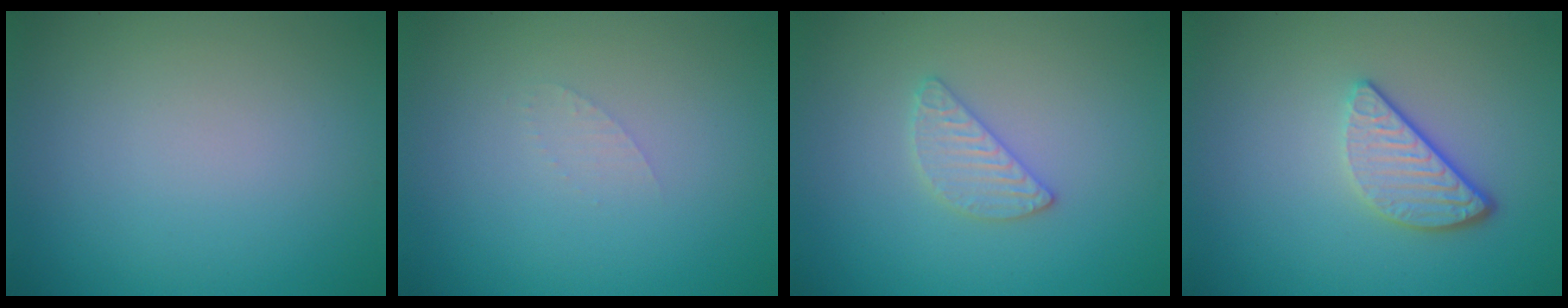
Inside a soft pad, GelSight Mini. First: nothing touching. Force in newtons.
{"total": 0.7, "press": 0.7, "slide": 0.1}
{"total": 2.0, "press": 2.0, "slide": 0.2}
{"total": 3.1, "press": 2.5, "slide": 1.8}